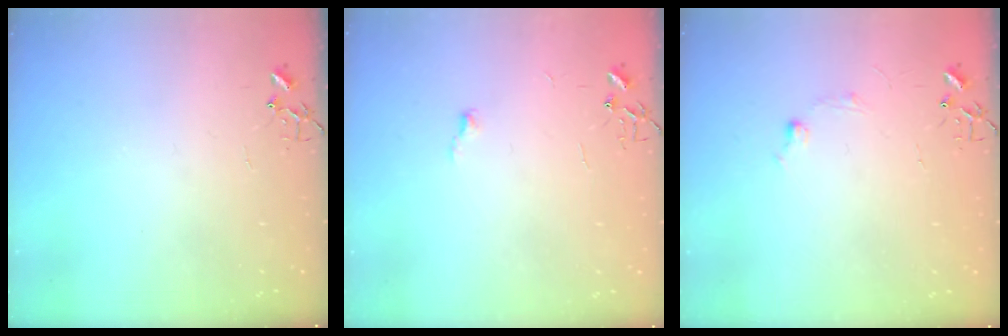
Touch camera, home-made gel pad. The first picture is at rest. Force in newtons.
{"total": 3.5, "press": 3.5, "slide": 0.4}
{"total": 5.8, "press": 5.7, "slide": 0.7}